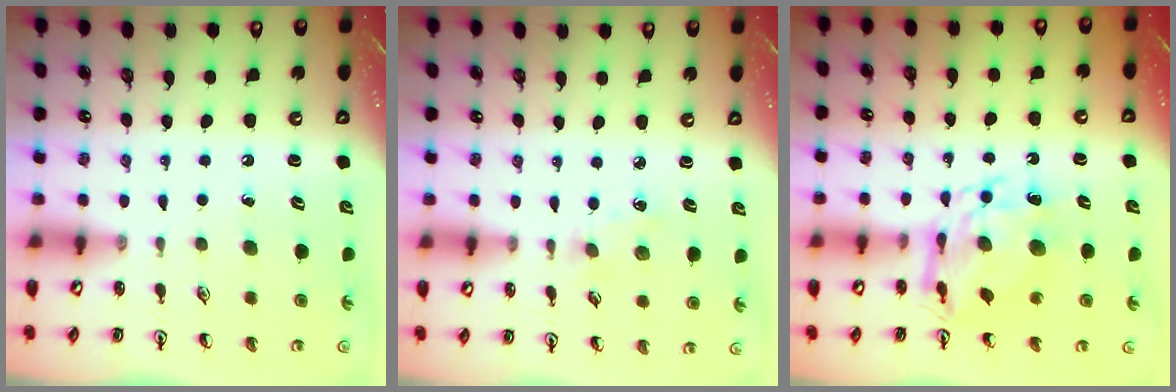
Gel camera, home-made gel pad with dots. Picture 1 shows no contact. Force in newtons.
{"total": 2.2, "press": 2.2, "slide": 0.4}
{"total": 12.0, "press": 12.0, "slide": 1.0}